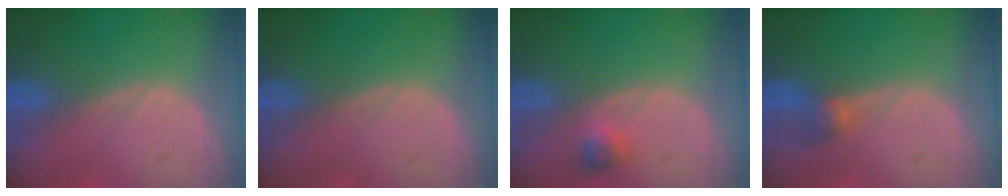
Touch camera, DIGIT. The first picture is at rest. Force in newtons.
{"total": 0.0}
{"total": 2.3, "press": 2.2, "slide": 0.3}
{"total": 2.7, "press": 2.7, "slide": 0.3}